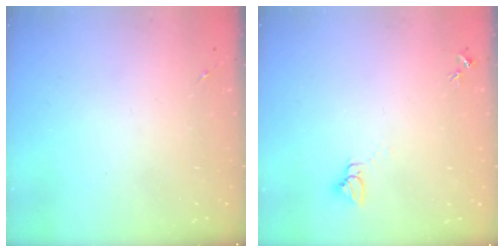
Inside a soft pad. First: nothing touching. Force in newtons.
{"total": 2.7, "press": 2.7, "slide": 0.1}